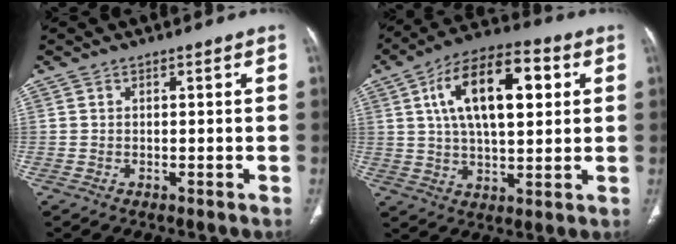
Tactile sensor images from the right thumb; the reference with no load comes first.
{"total": 18.1, "force": [5.0, 8.5, 15.1], "torque": [-0.236, 0.009, 0.079]}